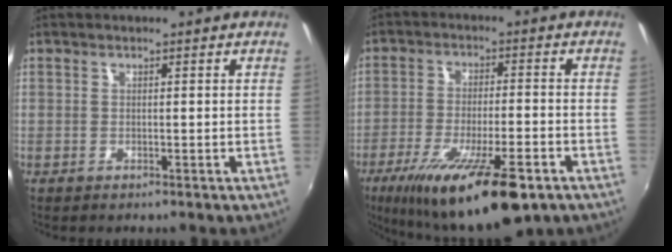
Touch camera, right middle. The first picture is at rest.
{"total": 19.1, "force": [-11.4, 5.0, 14.4], "torque": [-0.264, -0.051, -0.183]}